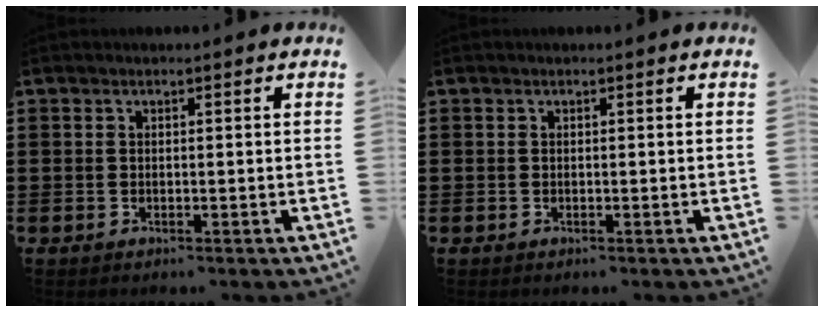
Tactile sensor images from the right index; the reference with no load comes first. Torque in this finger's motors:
{"motor_torque": [0.00, 0.00, 0.00, -0.01]}